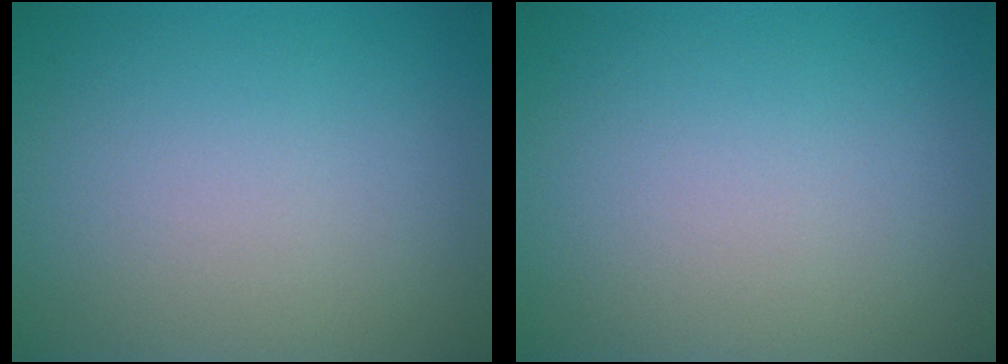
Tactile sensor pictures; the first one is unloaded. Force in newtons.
{"total": 0.0}